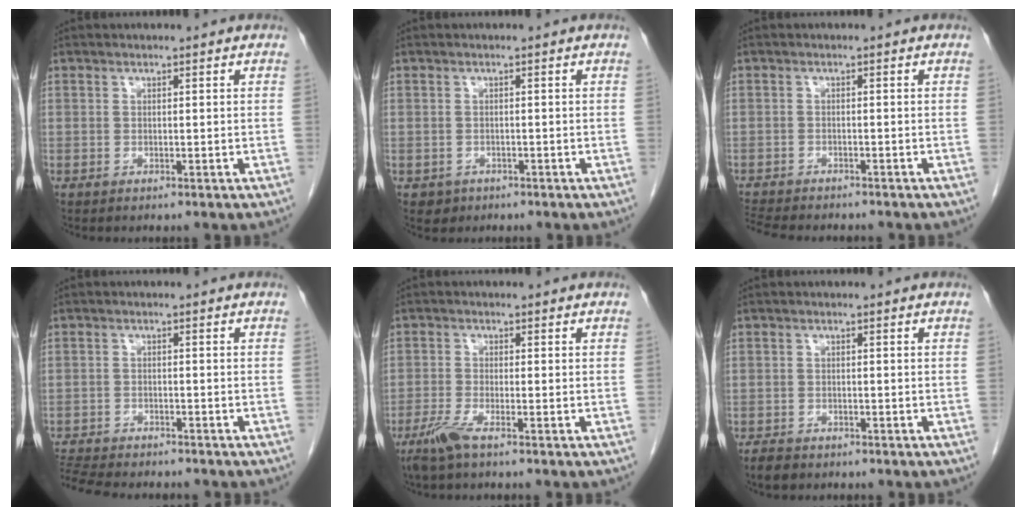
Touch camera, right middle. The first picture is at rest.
{"total": 1.6, "force": [-0.8, 1.4, 0.1], "torque": [-0.005, 0.006, -0.005]}
{"total": 8.5, "force": [-7.7, 1.8, 3.2], "torque": [-0.056, -0.007, -0.116]}
{"total": 10.6, "force": [-9.6, 2.1, 3.9], "torque": [-0.081, -0.006, -0.145]}
{"total": 3.5, "force": [-2.4, 0.0, 2.5], "torque": [-0.060, -0.010, -0.054]}
{"total": 2.1, "force": [-1.7, 1.0, 0.8], "torque": [-0.021, -0.002, -0.023]}